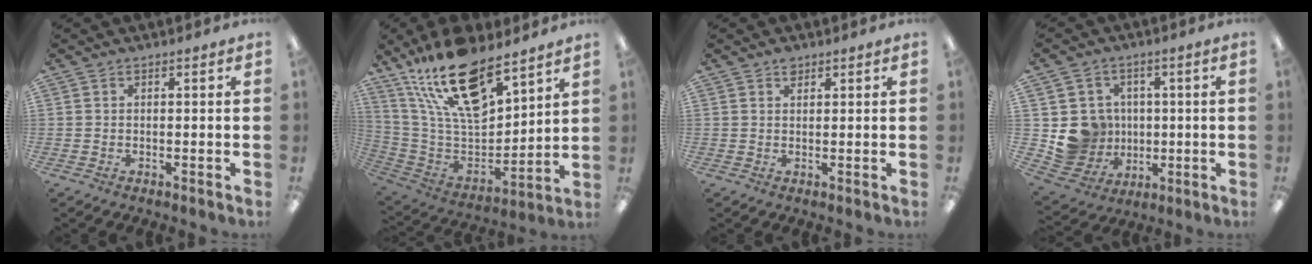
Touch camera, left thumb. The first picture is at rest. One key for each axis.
{"total": 22.5, "fx": 15.6, "fy": 9.1, "fz": 13.4, "tx": -0.246, "ty": -0.095, "tz": 0.273}
{"total": 1.7, "fx": 1.3, "fy": 0.9, "fz": 0.7, "tx": -0.008, "ty": -0.005, "tz": 0.022}
{"total": 9.7, "fx": 0.4, "fy": 9.6, "fz": 1.6, "tx": -0.049, "ty": -0.004, "tz": 0.024}